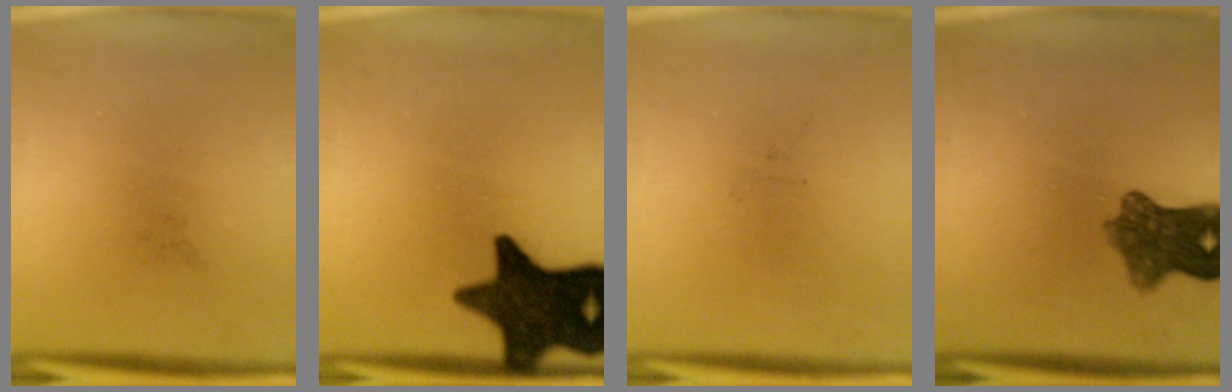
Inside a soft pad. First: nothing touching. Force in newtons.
{"total": 16.4}
{"total": 0.0}
{"total": 7.3}